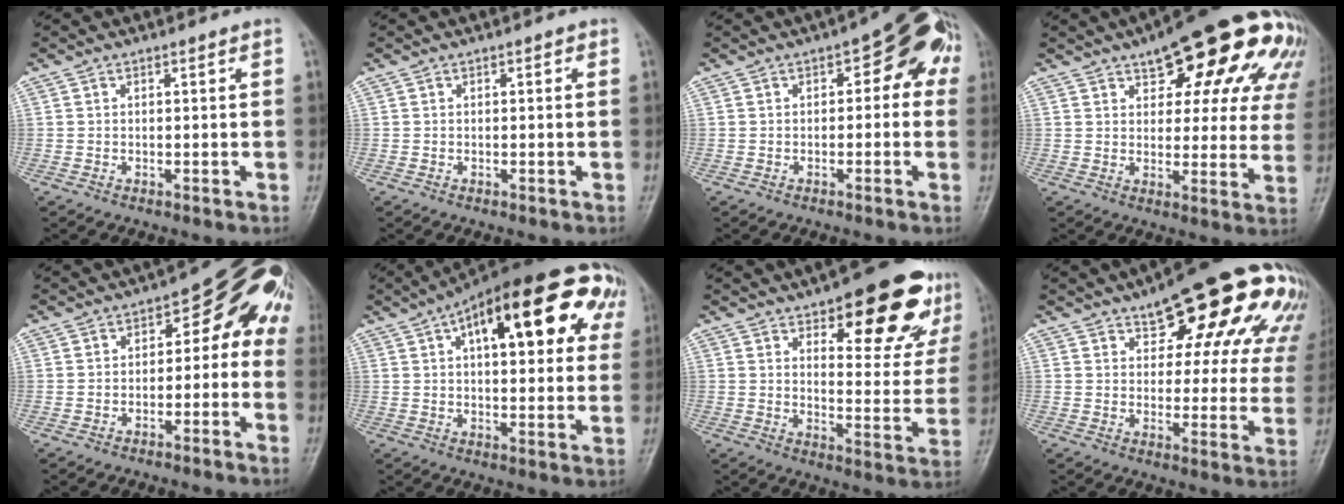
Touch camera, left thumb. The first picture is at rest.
{"total": 0.0}
{"total": 9.0, "force": [1.7, 4.8, 7.5], "torque": [-0.048, 0.026, 0.006]}
{"total": 24.0, "force": [13.0, 10.0, 17.6], "torque": [-0.193, -0.010, 0.157]}
{"total": 9.8, "force": [-1.1, 6.0, 7.7], "torque": [-0.059, 0.054, -0.023]}
{"total": 27.2, "force": [10.6, 11.6, 22.2], "torque": [-0.289, 0.031, 0.139]}
{"total": 18.9, "force": [10.7, 7.4, 13.8], "torque": [-0.133, -0.048, 0.148]}
{"total": 23.8, "force": [12.7, 10.5, 17.2], "torque": [-0.183, -0.011, 0.154]}